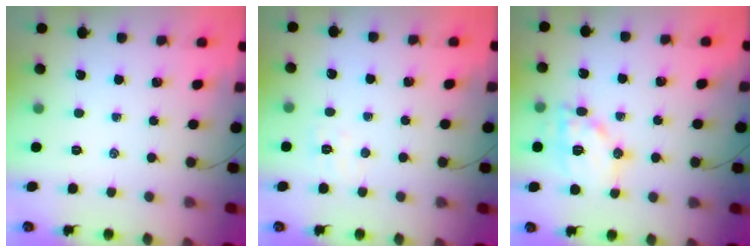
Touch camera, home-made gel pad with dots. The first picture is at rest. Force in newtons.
{"total": 5.3, "press": 5.1, "slide": 1.3}
{"total": 12.4, "press": 12.3, "slide": 1.3}